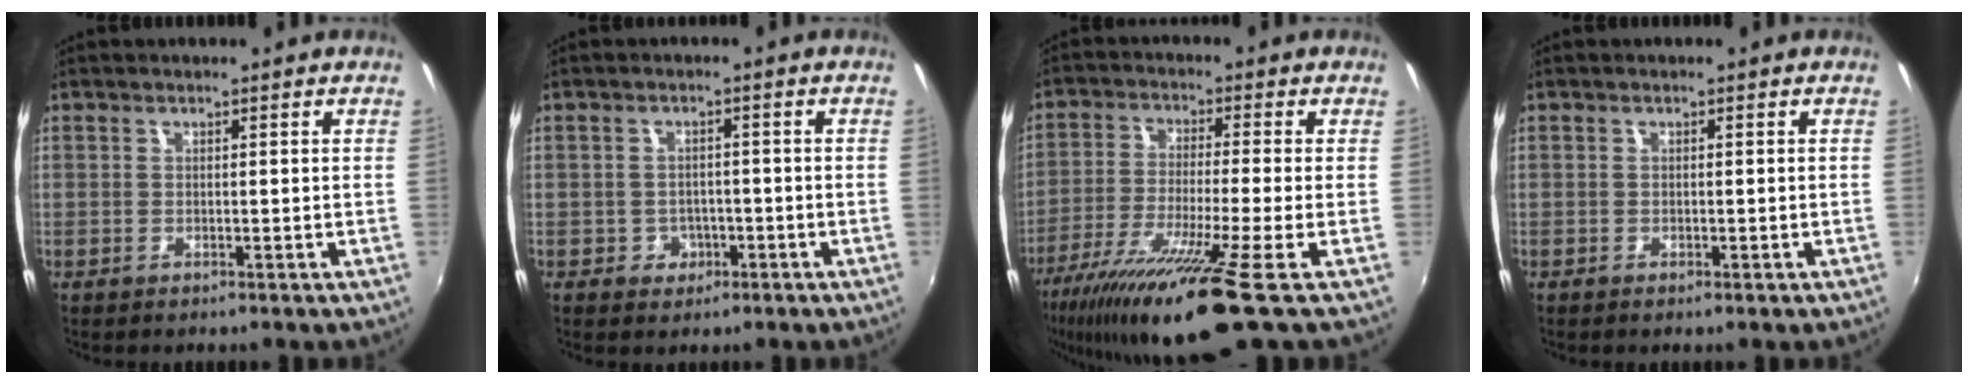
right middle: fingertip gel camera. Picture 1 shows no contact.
{"total": 3.6, "force": [-1.4, 3.2, 0.7], "torque": [-0.018, 0.004, -0.017]}
{"total": 16.3, "force": [-10.9, -0.9, 12.1], "torque": [-0.252, -0.054, -0.191]}
{"total": 0.6, "force": [-0.4, 0.3, 0.3], "torque": [-0.005, -0.004, -0.008]}